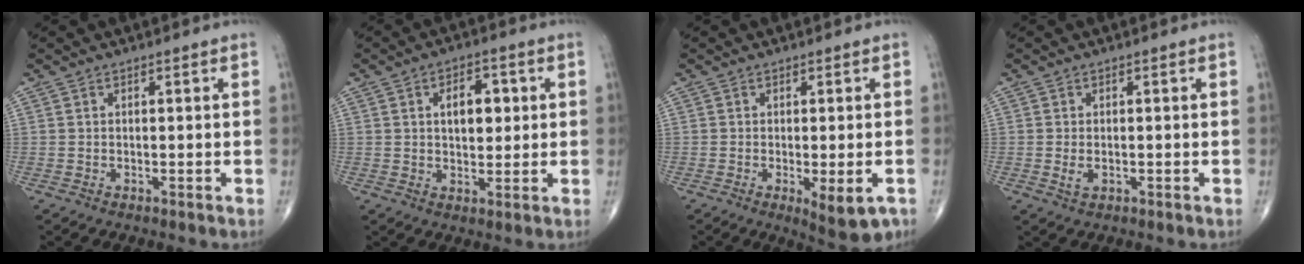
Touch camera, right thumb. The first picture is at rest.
{"total": 7.1, "force": [1.4, 4.2, 5.5], "torque": [-0.056, 0.001, 0.021]}
{"total": 6.4, "force": [-2.3, 2.2, 5.5], "torque": [-0.073, -0.011, -0.026]}
{"total": 1.9, "force": [-0.3, 1.1, 1.5], "torque": [-0.031, -0.004, -0.005]}